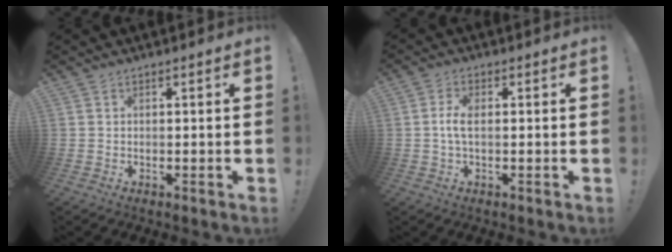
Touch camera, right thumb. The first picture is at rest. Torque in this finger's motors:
{"motor_torque": [-0.38, 0.01, 0.02, 0.14, 0.20]}